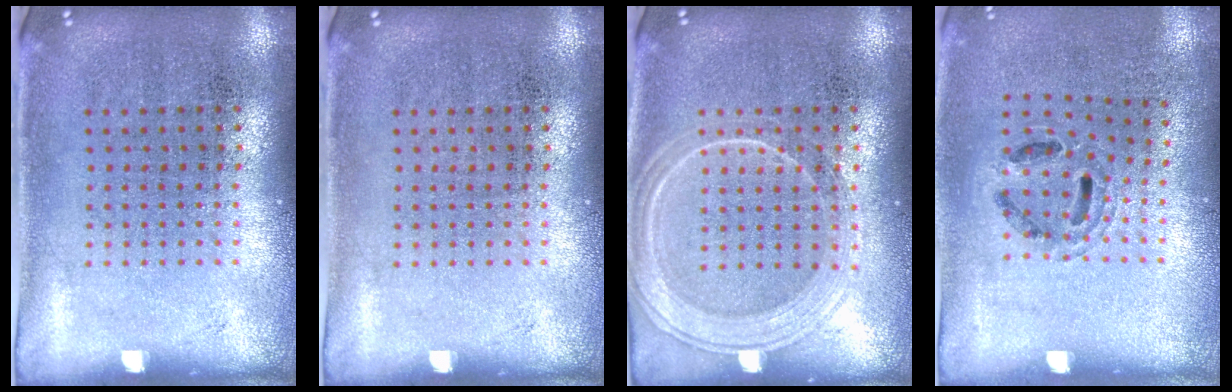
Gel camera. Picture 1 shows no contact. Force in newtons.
{"total": 0.0}
{"total": 2.8, "press": 2.8, "slide": 0.5}
{"total": 0.8, "press": 0.8, "slide": 0.2}